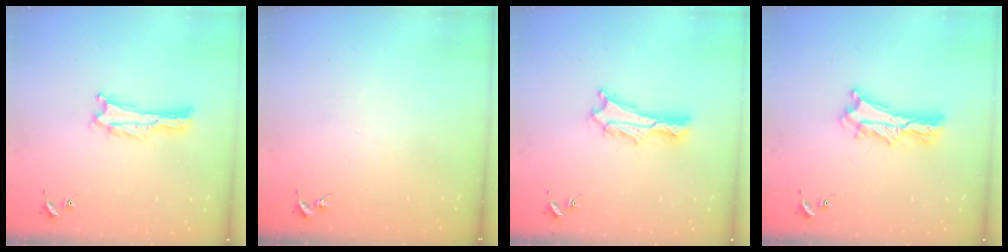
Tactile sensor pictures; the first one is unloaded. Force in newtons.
{"total": 0.0}
{"total": 2.7, "press": 2.7, "slide": 0.4}
{"total": 4.7, "press": 4.7, "slide": 0.3}